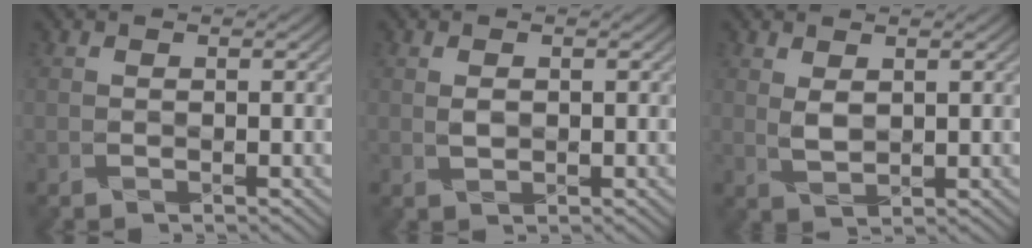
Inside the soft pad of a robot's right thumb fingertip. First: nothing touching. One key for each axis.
{"total": 0.9, "fx": 0.2, "fy": 0.6, "fz": 0.6, "tx": -0.013, "ty": -0.003, "tz": 0.009}
{"total": 1.8, "fx": 1.1, "fy": 0.9, "fz": 1.1, "tx": -0.030, "ty": -0.005, "tz": 0.028}